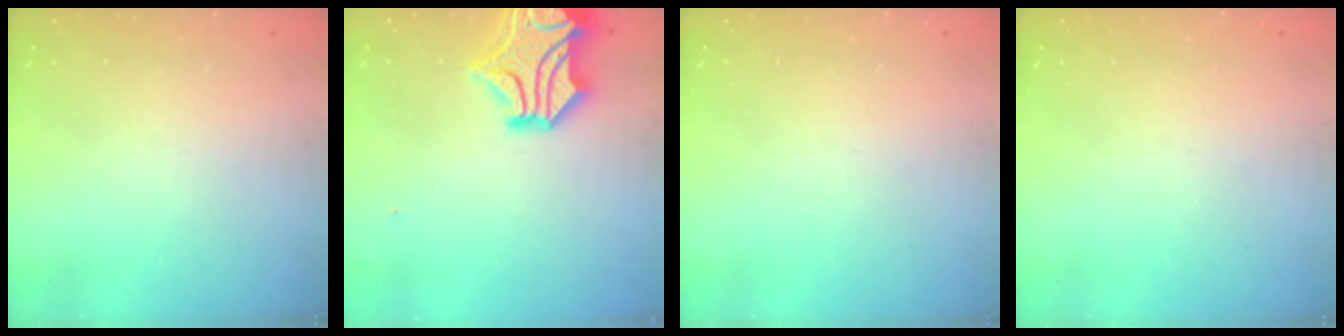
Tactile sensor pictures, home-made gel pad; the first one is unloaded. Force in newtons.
{"total": 6.6, "press": 6.2, "slide": 2.1}
{"total": 0.0}
{"total": 0.0}